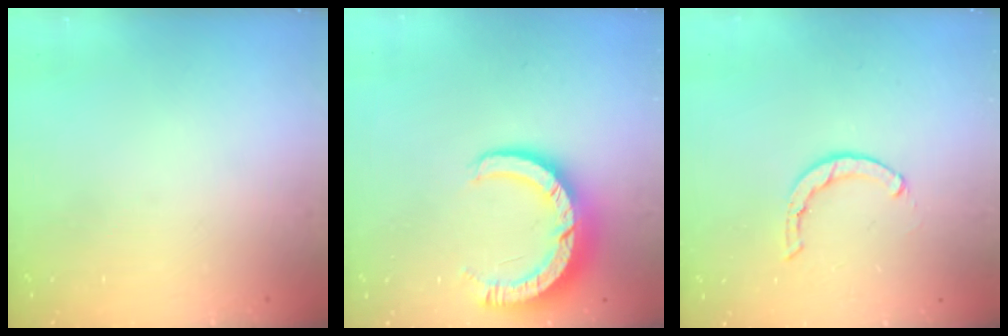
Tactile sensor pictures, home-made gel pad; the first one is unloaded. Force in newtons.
{"total": 9.2, "press": 9.2, "slide": 0.7}
{"total": 1.6, "press": 1.5, "slide": 0.4}